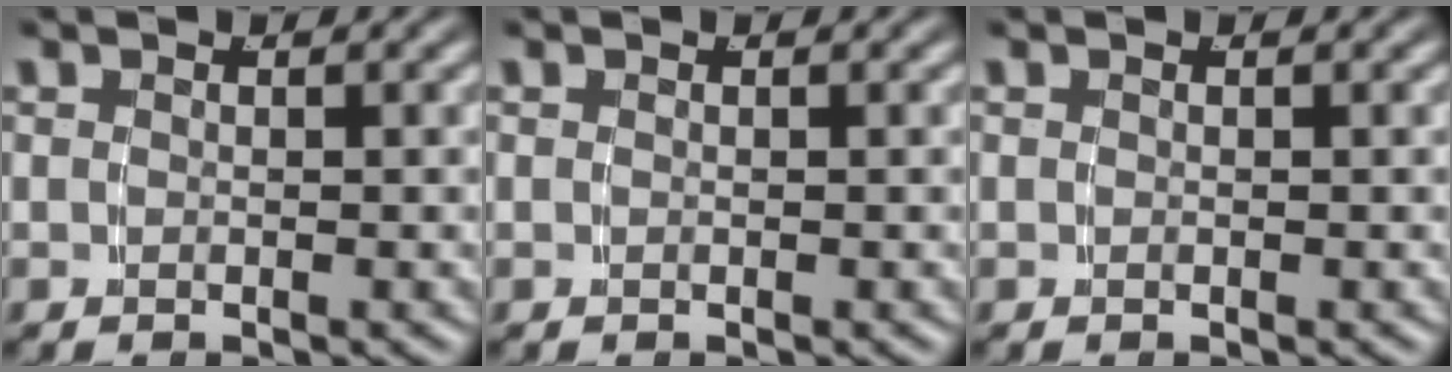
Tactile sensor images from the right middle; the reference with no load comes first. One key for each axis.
{"total": 0.0}
{"total": 0.0}